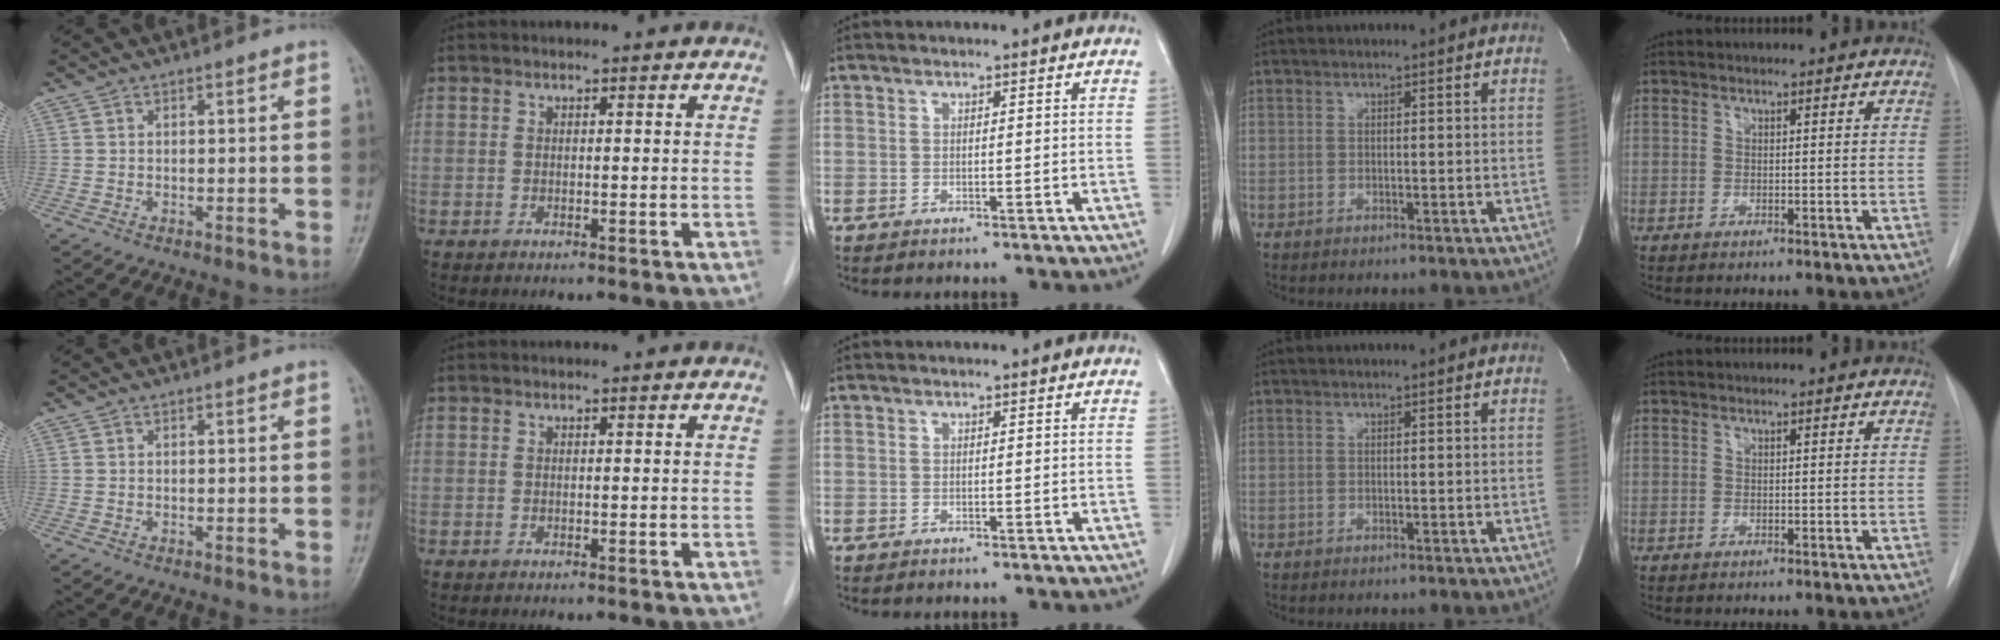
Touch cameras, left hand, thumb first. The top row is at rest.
{}